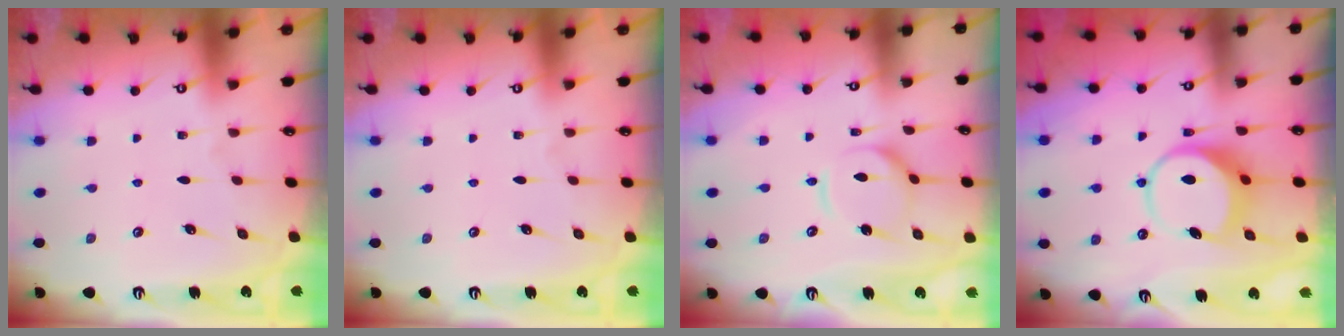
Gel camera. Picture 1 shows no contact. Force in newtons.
{"total": 0.0}
{"total": 8.4, "press": 8.3, "slide": 0.9}
{"total": 8.6, "press": 8.4, "slide": 1.3}